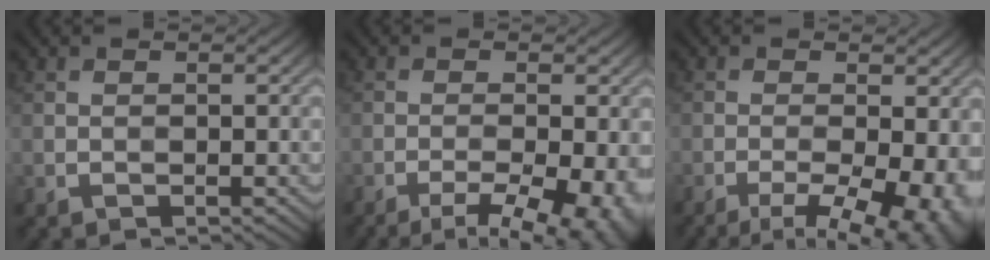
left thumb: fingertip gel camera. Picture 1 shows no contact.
{"total": 10.0, "force": [-5.5, 3.4, 7.6], "torque": [-0.107, -0.018, -0.059]}
{"total": 11.6, "force": [-5.4, 4.6, 9.2], "torque": [-0.125, -0.019, -0.055]}